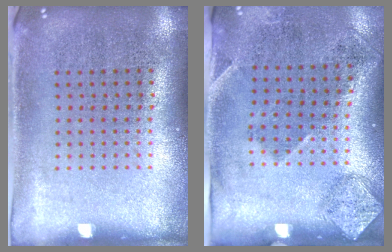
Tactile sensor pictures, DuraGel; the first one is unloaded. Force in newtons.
{"total": 1.9, "press": 1.2, "slide": 1.4}